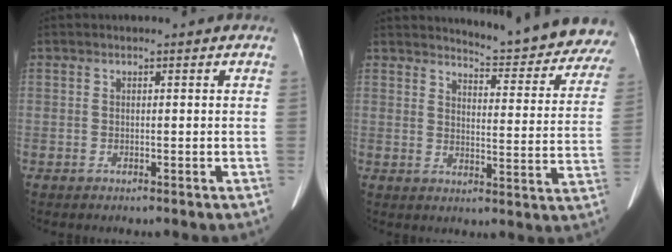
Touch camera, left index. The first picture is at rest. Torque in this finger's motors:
{"motor_torque": [-0.87, -1.27, -0.03, 0.05]}